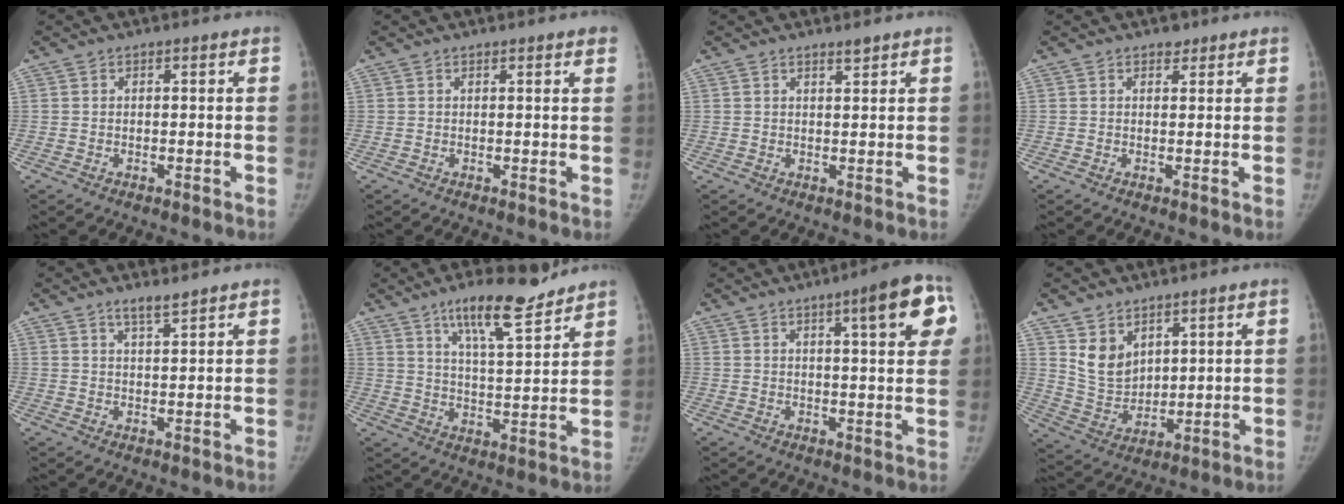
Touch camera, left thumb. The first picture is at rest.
{"total": 2.3, "force": [1.7, 0.3, 1.6], "torque": [-0.010, 0.003, 0.015]}
{"total": 1.3, "force": [1.1, 0.0, 0.6], "torque": [-0.007, -0.011, 0.021]}
{"total": 1.5, "force": [1.1, 0.9, 0.3], "torque": [0.008, -0.005, 0.013]}
{"total": 2.7, "force": [2.3, 0.1, 1.4], "torque": [-0.023, -0.015, 0.042]}
{"total": 12.4, "force": [8.9, 2.8, 8.1], "torque": [-0.117, -0.056, 0.150]}
{"total": 11.2, "force": [4.5, 2.3, 9.9], "torque": [-0.106, -0.004, 0.052]}
{"total": 7.9, "force": [4.5, 5.4, 3.7], "torque": [-0.040, -0.033, 0.102]}